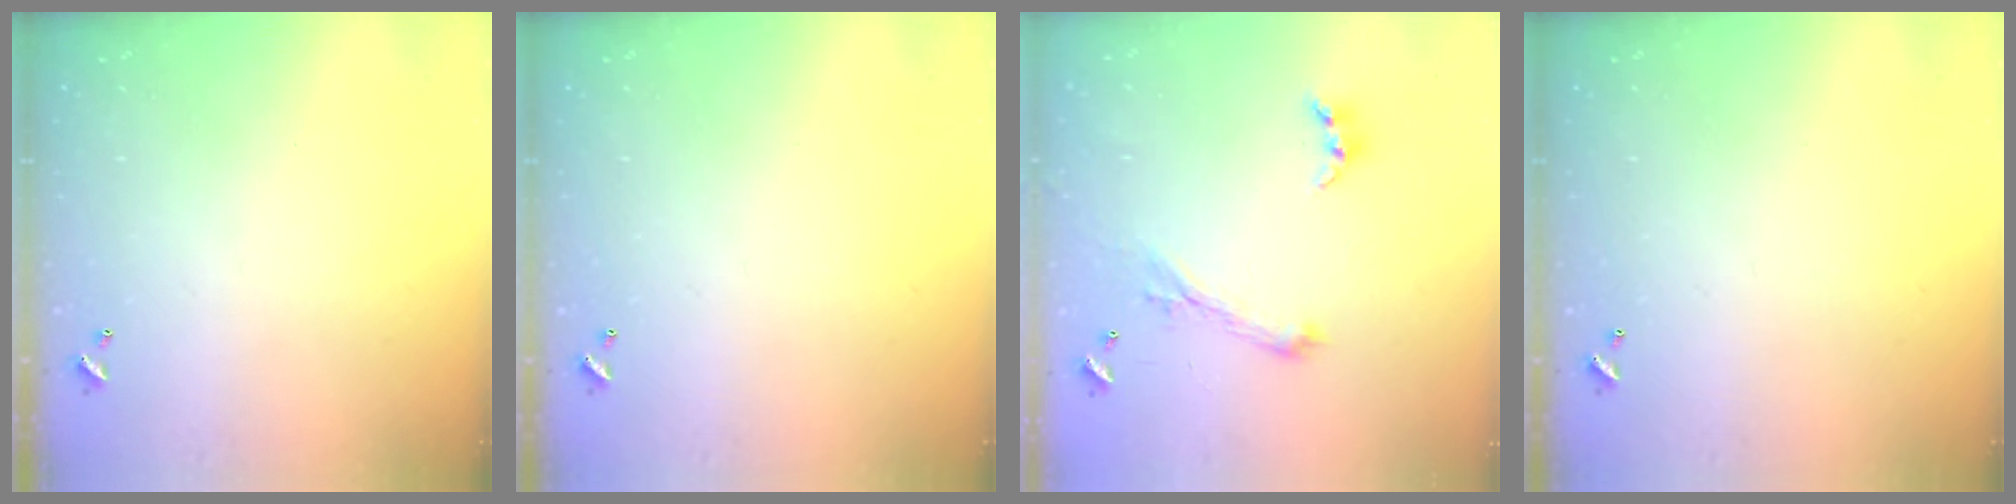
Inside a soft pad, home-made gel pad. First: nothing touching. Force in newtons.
{"total": 0.0}
{"total": 1.1, "press": 0.6, "slide": 0.9}
{"total": 0.0}